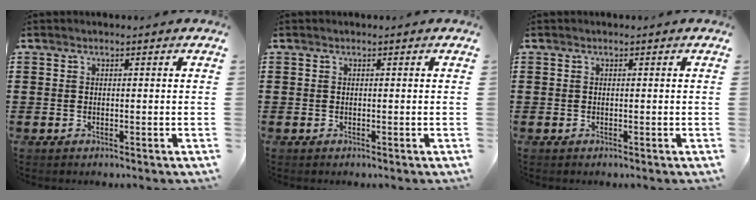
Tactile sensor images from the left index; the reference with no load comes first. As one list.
[{"total": 0.0}, {"total": 0.0}]